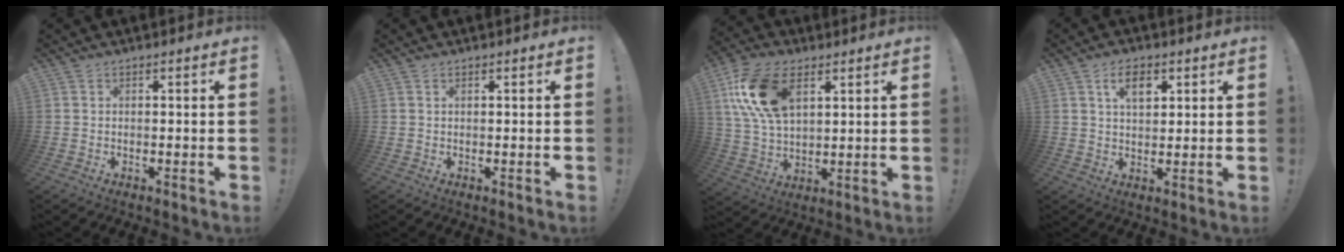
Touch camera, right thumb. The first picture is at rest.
{"total": 0.0}
{"total": 17.6, "force": [7.1, 10.2, 12.4], "torque": [-0.255, -0.007, 0.131]}
{"total": 6.5, "force": [2.9, 3.7, 4.5], "torque": [-0.071, -0.002, 0.050]}